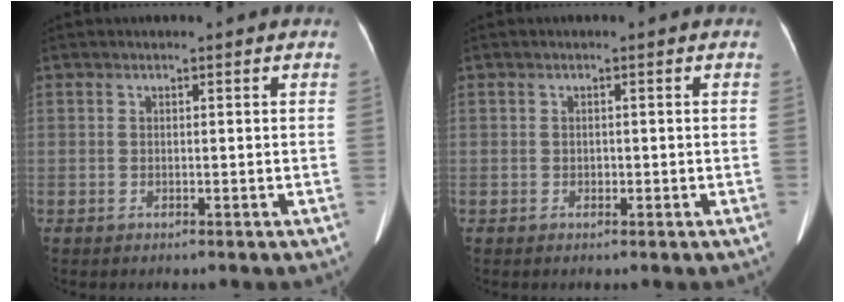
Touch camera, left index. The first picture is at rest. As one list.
[{"total": 0.7, "force": [-0.5, 0.5, 0.3], "torque": [-0.004, -0.001, -0.006]}]